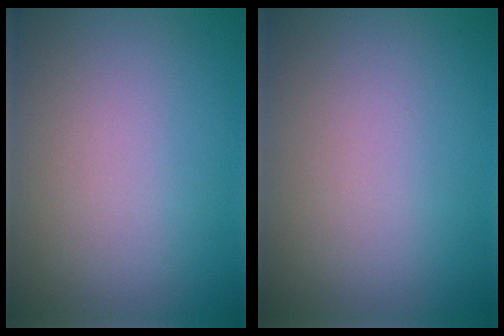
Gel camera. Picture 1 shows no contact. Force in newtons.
{"total": 0.0}